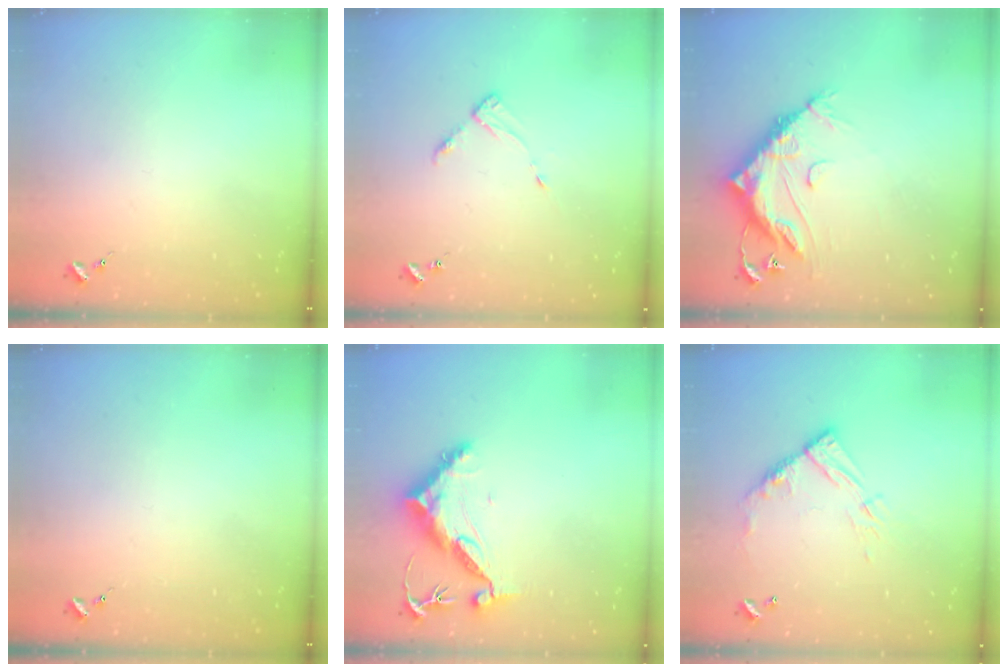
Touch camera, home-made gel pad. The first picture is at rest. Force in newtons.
{"total": 4.9, "press": 4.8, "slide": 0.6}
{"total": 15.2, "press": 15.2, "slide": 1.0}
{"total": 0.0}
{"total": 11.4, "press": 11.4, "slide": 0.8}
{"total": 11.8, "press": 11.7, "slide": 1.0}